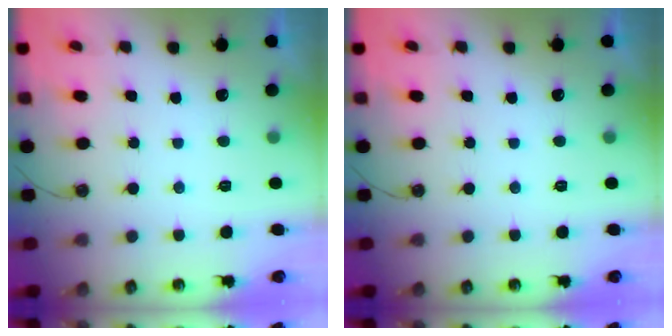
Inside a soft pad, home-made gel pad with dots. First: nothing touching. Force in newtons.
{"total": 0.0}